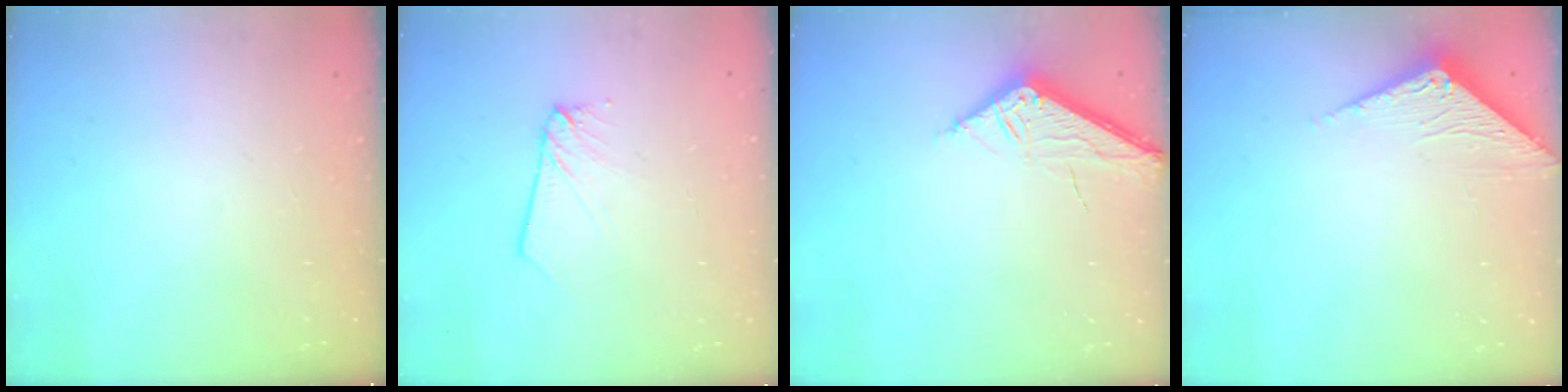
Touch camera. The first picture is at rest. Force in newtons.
{"total": 2.6, "press": 2.6, "slide": 0.3}
{"total": 6.6, "press": 6.5, "slide": 0.7}
{"total": 3.3, "press": 3.3, "slide": 0.3}